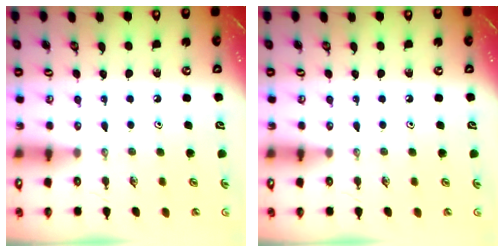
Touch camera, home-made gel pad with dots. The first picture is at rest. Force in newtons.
{"total": 0.0}